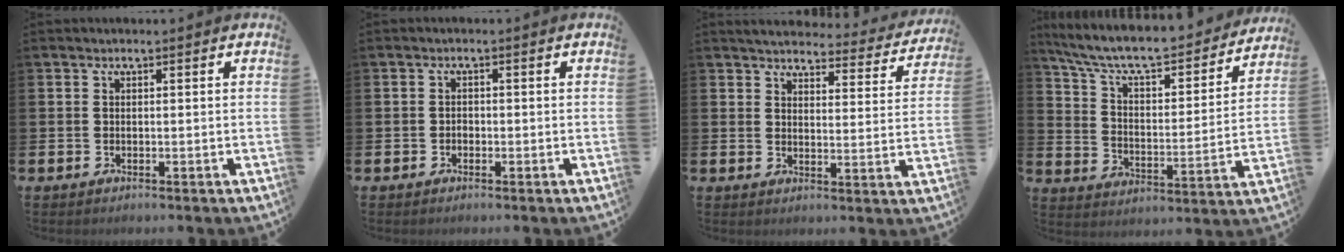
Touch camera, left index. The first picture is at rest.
{"total": 1.0, "force": [-0.5, 0.7, 0.3], "torque": [-0.005, 0.002, -0.012]}
{"total": 3.9, "force": [3.7, 0.8, 0.8], "torque": [-0.024, -0.033, 0.058]}
{"total": 8.2, "force": [7.3, 1.8, 3.2], "torque": [-0.091, -0.056, 0.119]}